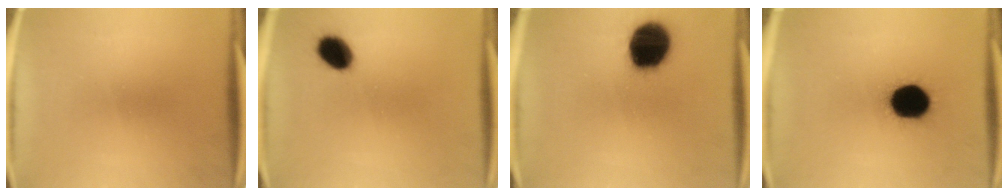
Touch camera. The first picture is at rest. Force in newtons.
{"total": 7.0}
{"total": 18.1}
{"total": 16.3}